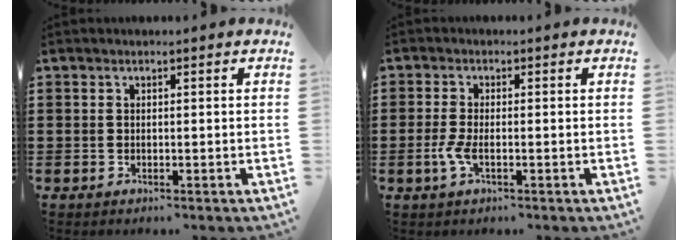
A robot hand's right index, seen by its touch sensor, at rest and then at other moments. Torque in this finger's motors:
{"motor_torque": [0.69, 1.43, 0.06, 0.01]}